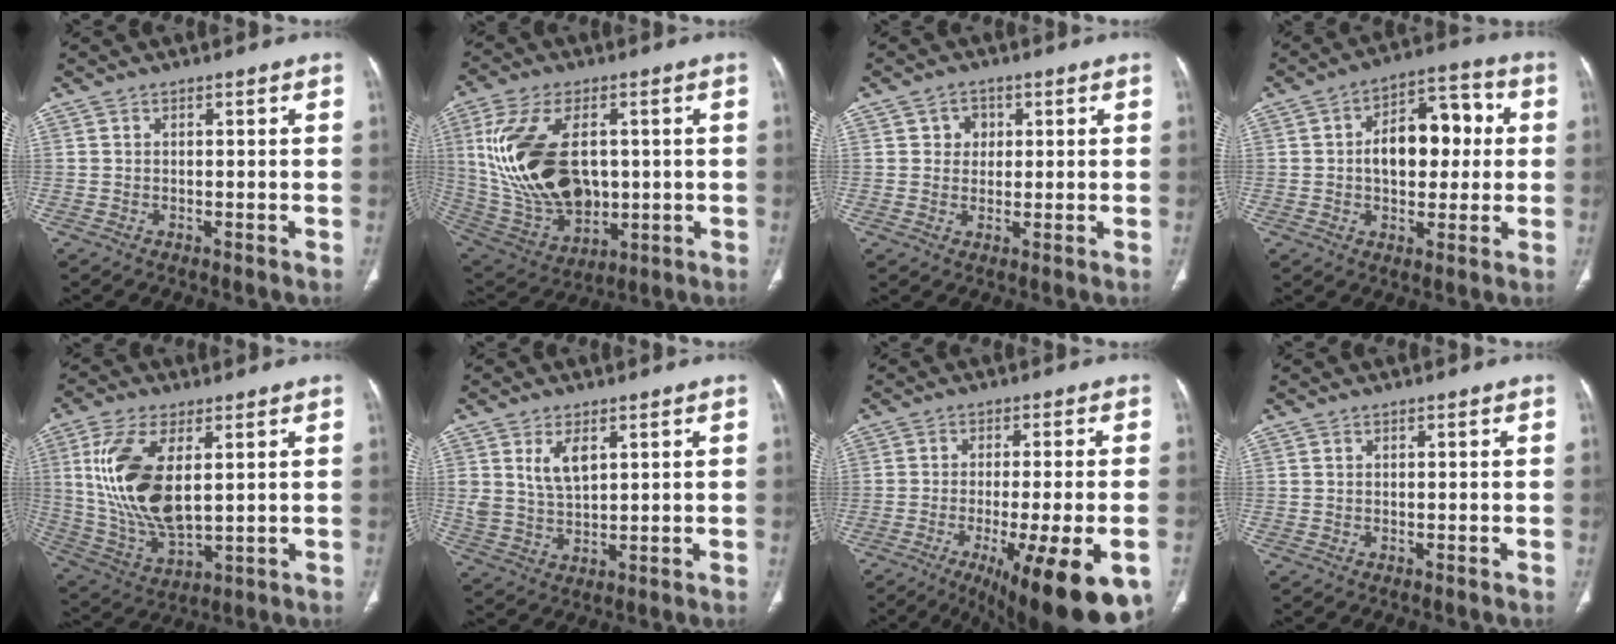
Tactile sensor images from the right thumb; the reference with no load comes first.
{"total": 21.8, "force": [1.9, 13.5, 17.0], "torque": [-0.322, -0.012, 0.055]}
{"total": 3.5, "force": [1.0, 3.1, 1.3], "torque": [0.001, 0.000, 0.014]}
{"total": 13.6, "force": [1.2, 8.5, 10.6], "torque": [-0.120, 0.029, 0.013]}
{"total": 16.9, "force": [3.4, 8.1, 14.4], "torque": [-0.295, -0.018, 0.079]}
{"total": 6.1, "force": [2.6, 3.3, 4.4], "torque": [-0.076, -0.015, 0.060]}
{"total": 19.9, "force": [-9.3, 4.8, 17.0], "torque": [-0.197, -0.004, -0.129]}
{"total": 0.0}